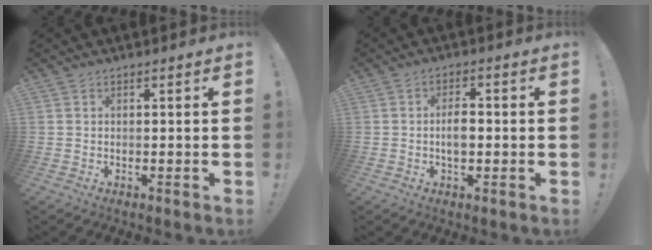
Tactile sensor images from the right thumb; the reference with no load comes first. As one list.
[{"total": 4.6, "force": [-0.7, 2.5, 3.8], "torque": [-0.060, 0.002, -0.019]}]